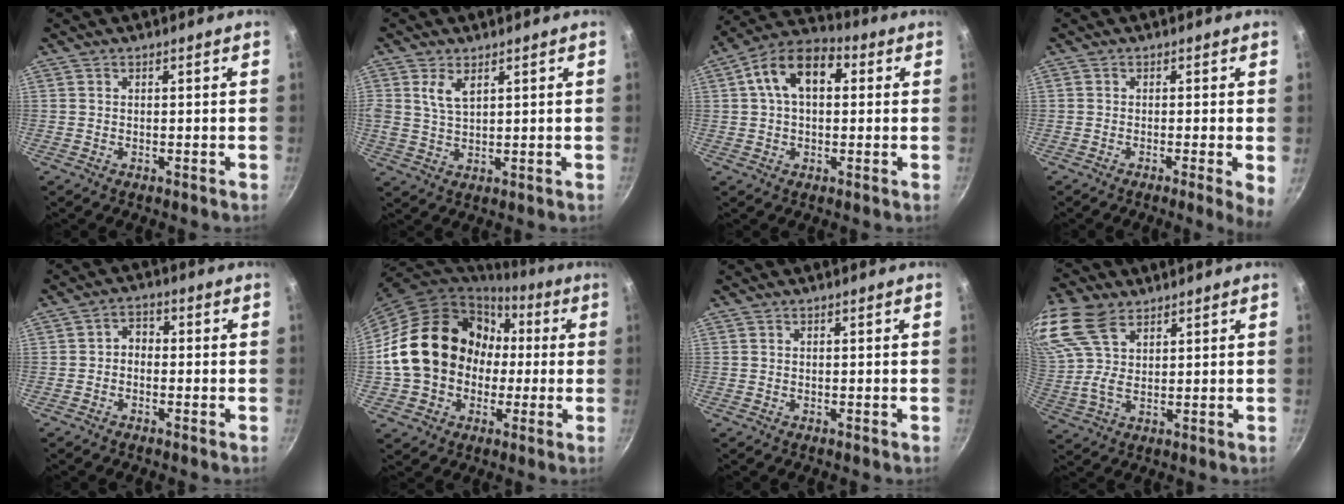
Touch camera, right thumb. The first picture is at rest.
{"total": 4.4, "force": [2.0, 2.2, 3.2], "torque": [-0.057, -0.014, 0.040]}
{"total": 12.3, "force": [2.7, 7.7, 9.2], "torque": [-0.129, 0.030, 0.026]}
{"total": 4.0, "force": [-0.8, 0.4, 3.9], "torque": [-0.054, -0.005, -0.015]}
{"total": 2.7, "force": [-0.9, 2.0, 1.6], "torque": [-0.017, 0.017, -0.024]}
{"total": 20.7, "force": [0.3, 17.2, 11.5], "torque": [-0.169, 0.051, 0.015]}
{"total": 0.0}
{"total": 13.7, "force": [7.8, 7.5, 8.5], "torque": [-0.188, 0.014, 0.156]}